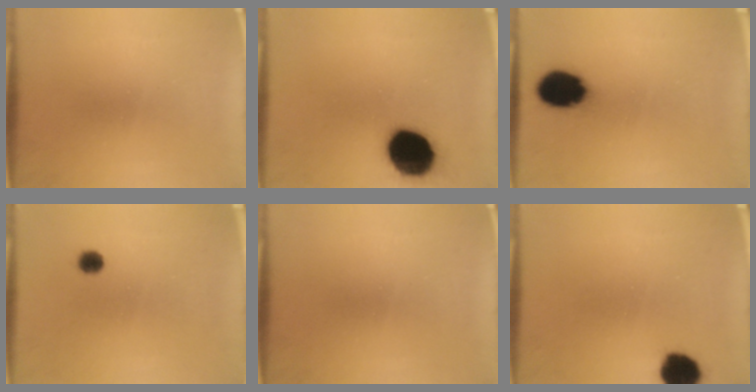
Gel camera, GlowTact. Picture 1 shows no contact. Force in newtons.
{"total": 17.4}
{"total": 11.7}
{"total": 1.9}
{"total": 0.0}
{"total": 7.3}